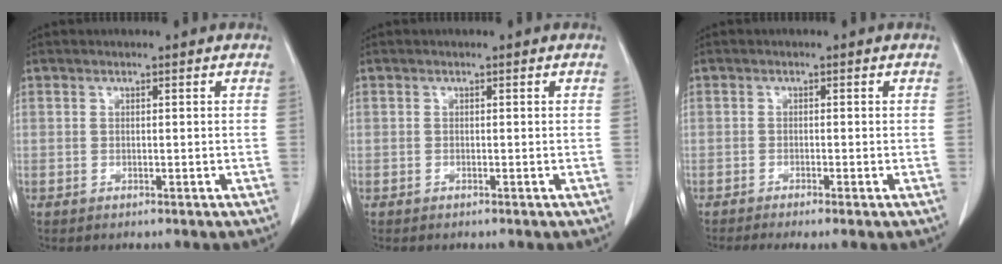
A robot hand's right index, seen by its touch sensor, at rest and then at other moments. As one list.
[{"total": 0.0}, {"total": 3.6, "force": [-2.7, -0.1, 2.4], "torque": [-0.034, -0.008, -0.043]}]